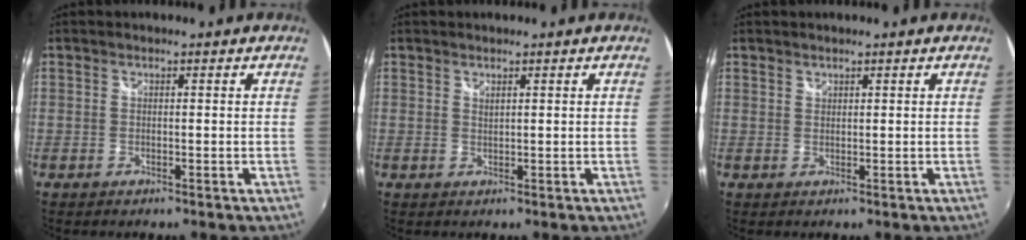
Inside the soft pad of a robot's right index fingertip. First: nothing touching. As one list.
[{"total": 0.8, "force": [0.7, 0.2, 0.4], "torque": [-0.005, 0.000, 0.013]}, {"total": 0.8, "force": [0.7, 0.4, 0.0], "torque": [0.003, 0.002, 0.011]}]